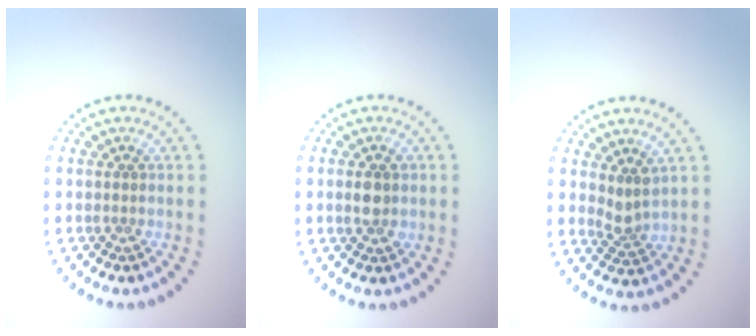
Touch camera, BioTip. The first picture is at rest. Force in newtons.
{"total": 1.9, "press": 1.9, "slide": 0.3}
{"total": 1.9, "press": 1.4, "slide": 1.2}